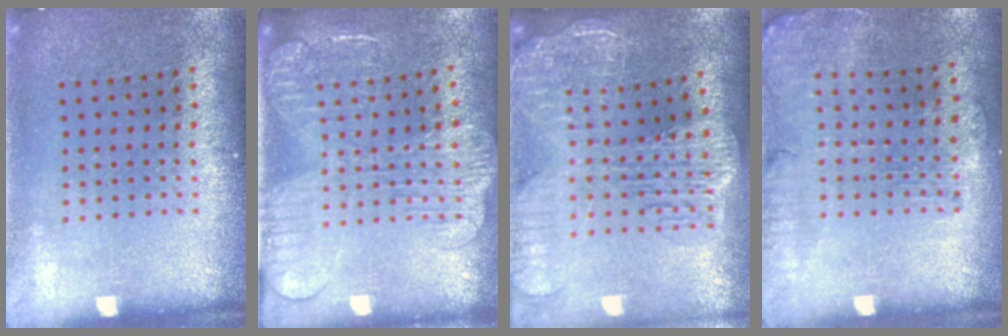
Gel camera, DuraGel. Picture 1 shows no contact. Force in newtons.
{"total": 2.4, "press": 2.0, "slide": 1.4}
{"total": 2.8, "press": 2.3, "slide": 1.5}
{"total": 1.3, "press": 1.2, "slide": 0.5}